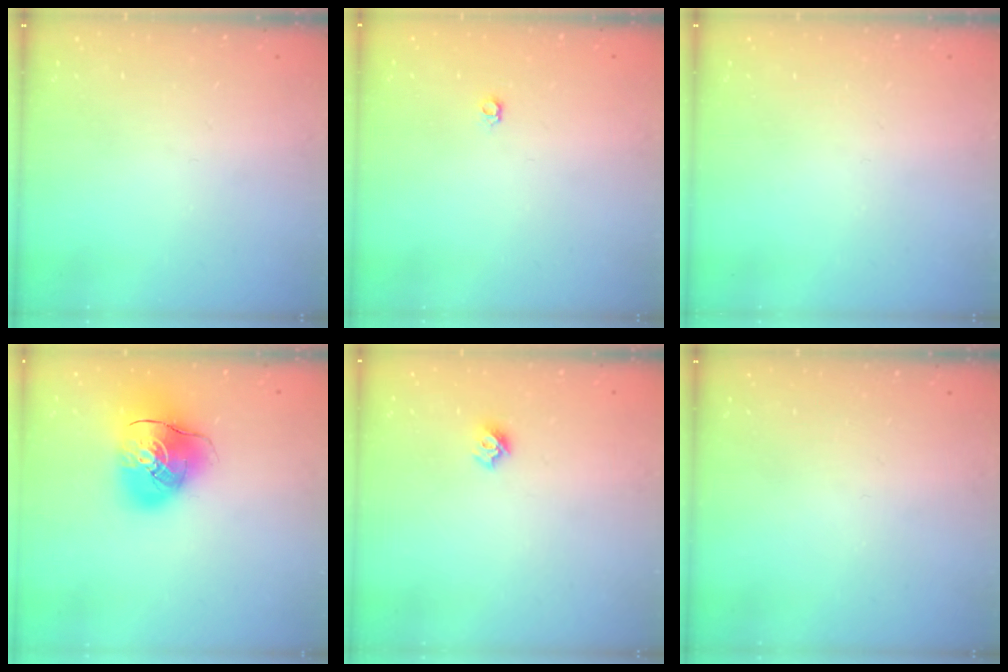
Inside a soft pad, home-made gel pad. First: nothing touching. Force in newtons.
{"total": 3.1, "press": 3.0, "slide": 0.6}
{"total": 0.0}
{"total": 14.8, "press": 14.5, "slide": 2.6}
{"total": 5.7, "press": 5.7, "slide": 0.5}
{"total": 0.0}